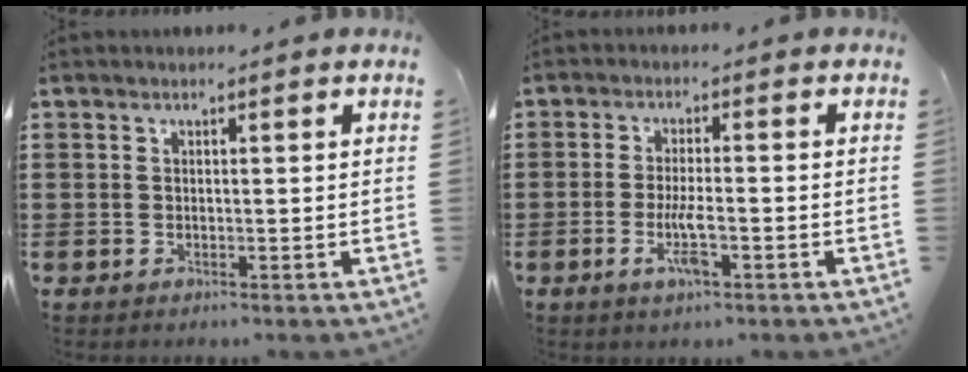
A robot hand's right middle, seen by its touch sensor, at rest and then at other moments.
{"total": 4.7, "force": [-1.8, 1.1, 4.2], "torque": [-0.083, -0.001, -0.036]}